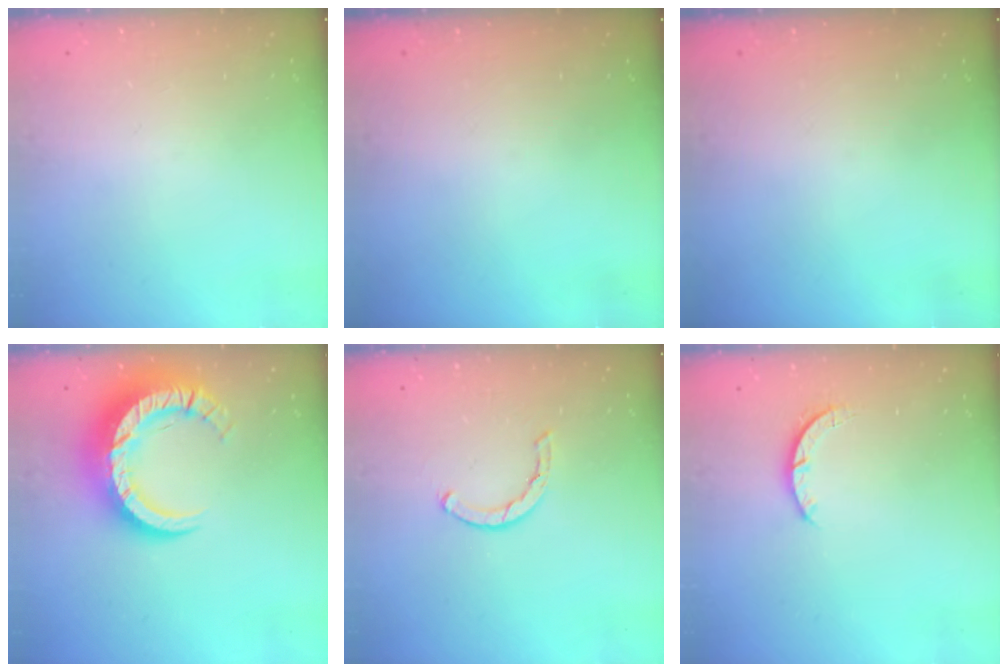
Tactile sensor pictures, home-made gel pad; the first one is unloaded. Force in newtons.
{"total": 0.0}
{"total": 0.0}
{"total": 15.2, "press": 15.1, "slide": 1.6}
{"total": 2.0, "press": 2.0, "slide": 0.2}
{"total": 2.7, "press": 2.7, "slide": 0.4}